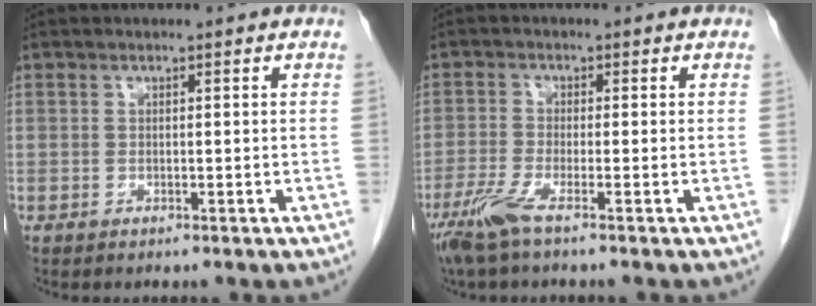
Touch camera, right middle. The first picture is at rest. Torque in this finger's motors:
{"motor_torque": [0.79, -0.58, 0.03, 0.07]}